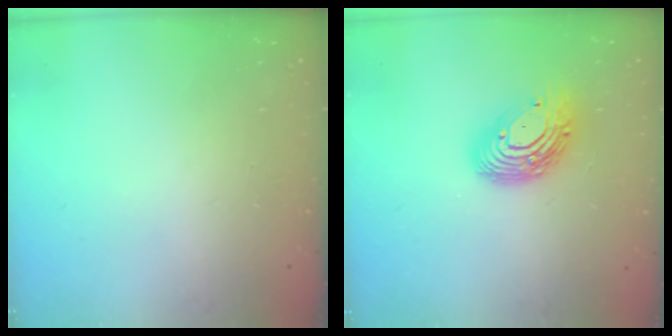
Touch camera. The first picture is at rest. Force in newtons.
{"total": 13.7, "press": 13.7, "slide": 0.9}